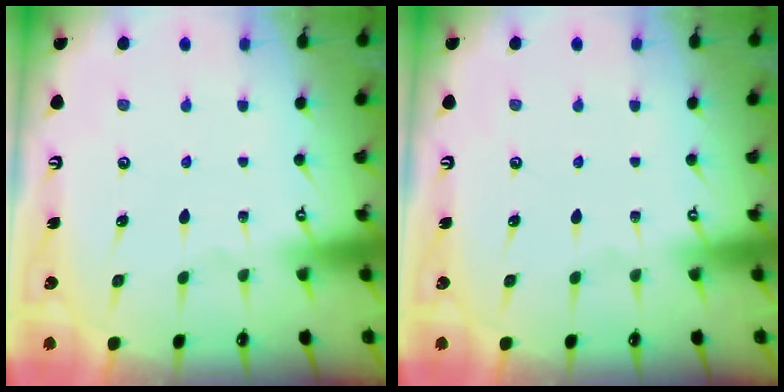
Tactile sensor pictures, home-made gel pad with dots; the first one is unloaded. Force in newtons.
{"total": 0.0}